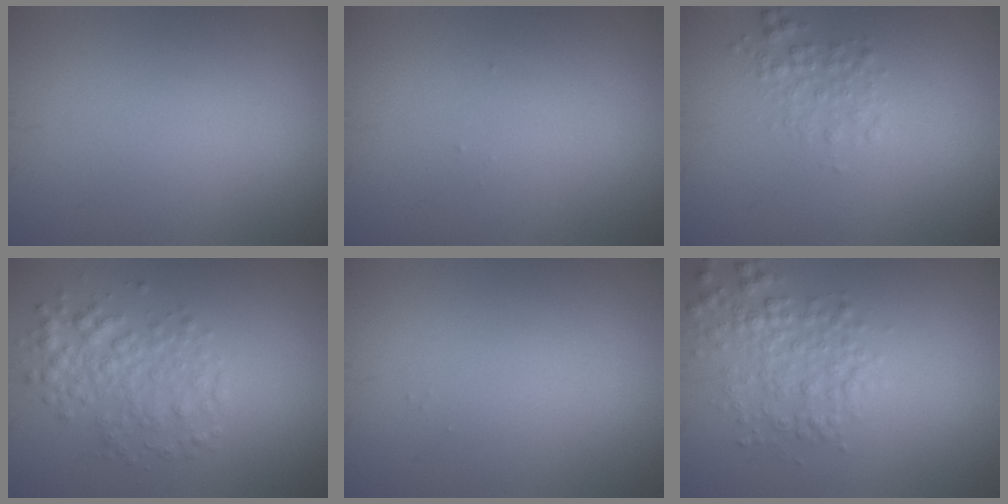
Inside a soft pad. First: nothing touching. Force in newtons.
{"total": 0.0}
{"total": 1.7, "press": 1.7, "slide": 0.1}
{"total": 3.4, "press": 3.4, "slide": 0.0}
{"total": 0.0}
{"total": 3.2, "press": 3.2, "slide": 0.1}